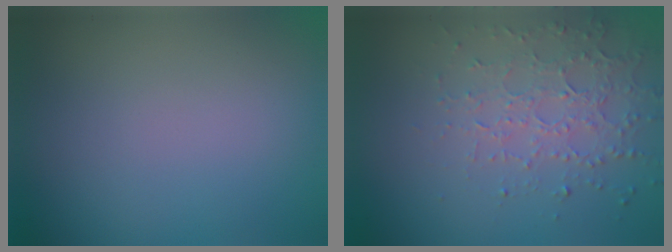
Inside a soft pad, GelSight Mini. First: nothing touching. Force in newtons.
{"total": 4.5, "press": 3.2, "slide": 3.1}